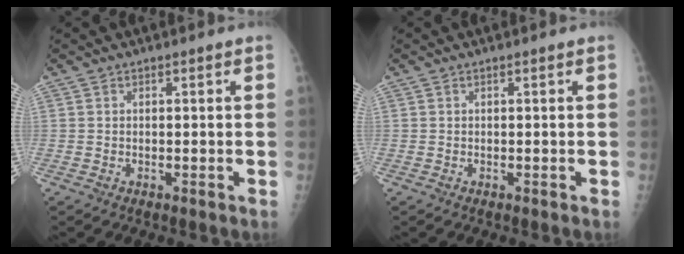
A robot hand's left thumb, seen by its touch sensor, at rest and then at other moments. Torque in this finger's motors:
{"motor_torque": [-0.08, 0.11, 0.04, 0.21, -0.03]}